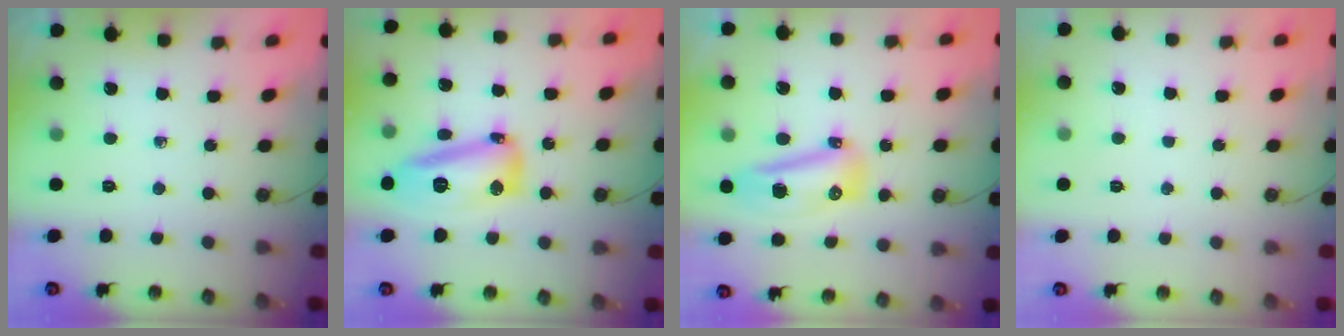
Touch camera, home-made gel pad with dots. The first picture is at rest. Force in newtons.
{"total": 13.9, "press": 13.8, "slide": 1.2}
{"total": 16.2, "press": 12.7, "slide": 10.1}
{"total": 1.3, "press": 1.3, "slide": 0.1}